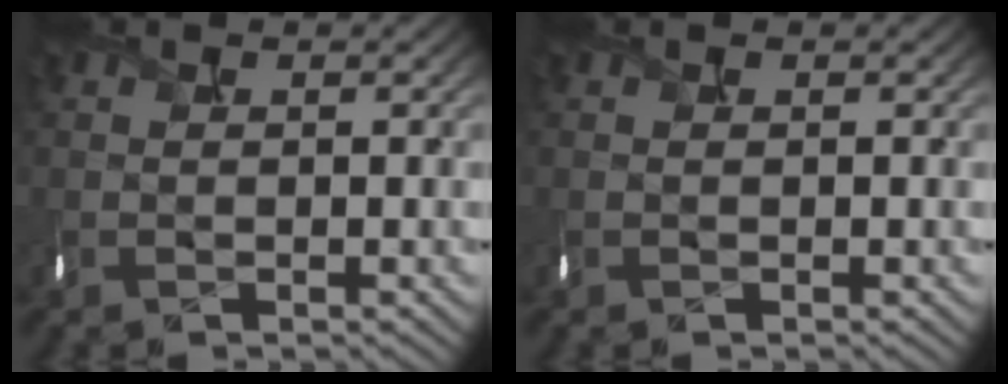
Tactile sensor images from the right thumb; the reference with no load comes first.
{"total": 0.0}